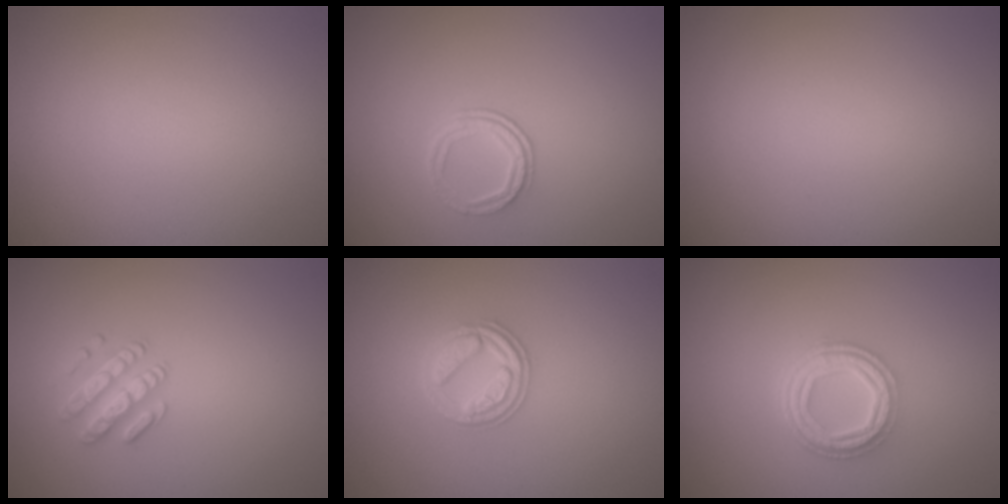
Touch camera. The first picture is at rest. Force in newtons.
{"total": 2.1, "press": 1.4, "slide": 1.5}
{"total": 0.0}
{"total": 2.5, "press": 2.5, "slide": 0.4}
{"total": 3.0, "press": 2.8, "slide": 1.0}
{"total": 4.8, "press": 3.6, "slide": 3.3}